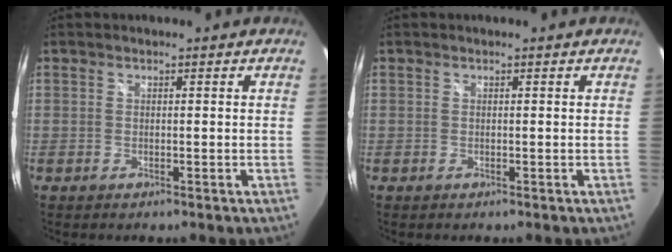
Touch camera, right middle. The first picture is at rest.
{"total": 0.0}